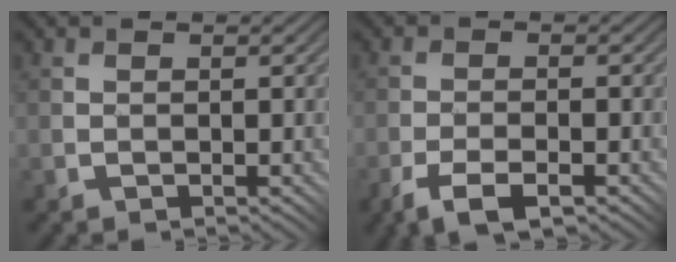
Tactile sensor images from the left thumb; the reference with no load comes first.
{"total": 4.7, "force": [-3.1, 1.5, 3.3], "torque": [-0.059, 0.002, -0.058]}